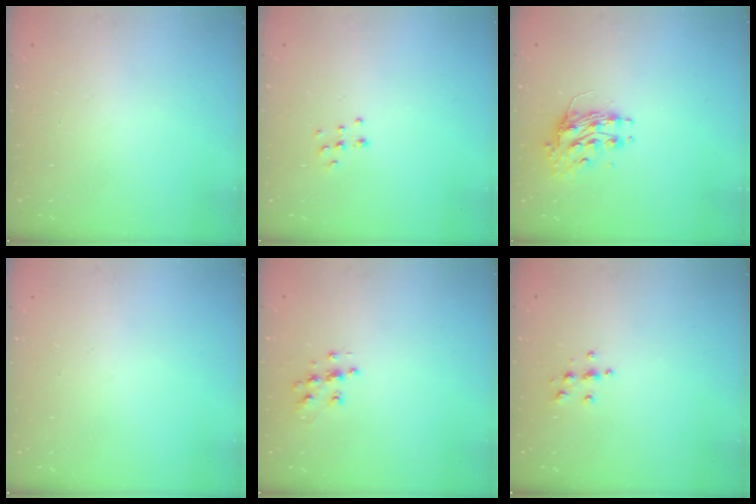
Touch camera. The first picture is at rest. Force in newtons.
{"total": 5.8, "press": 5.8, "slide": 0.4}
{"total": 10.4, "press": 10.3, "slide": 0.8}
{"total": 0.0}
{"total": 8.0, "press": 8.0, "slide": 0.4}
{"total": 3.8, "press": 3.8, "slide": 0.4}